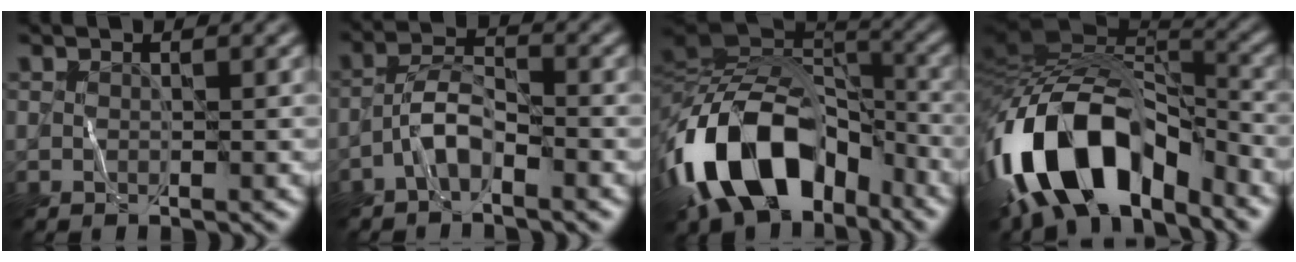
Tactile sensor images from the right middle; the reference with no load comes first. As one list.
[{"total": 3.1, "force": [-1.9, 1.0, 2.2], "torque": [-0.039, 0.015, -0.046]}, {"total": 15.5, "force": [-6.5, 9.6, 10.3], "torque": [-0.184, 0.012, -0.115]}, {"total": 15.1, "force": [-7.2, 8.1, 10.6], "torque": [-0.186, 0.014, -0.129]}]